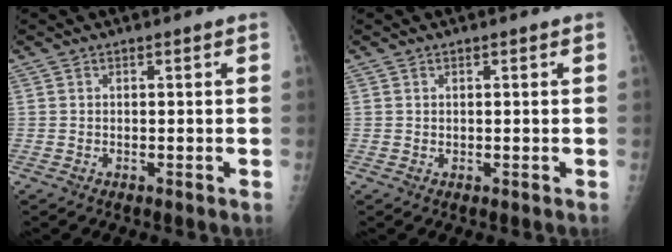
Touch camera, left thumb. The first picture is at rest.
{"total": 0.0}